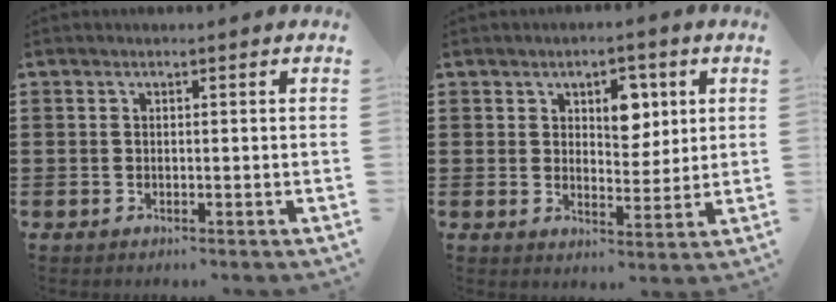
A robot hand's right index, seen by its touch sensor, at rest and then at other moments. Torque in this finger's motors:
{"motor_torque": [0.10, 0.06, 0.12, 0.03]}